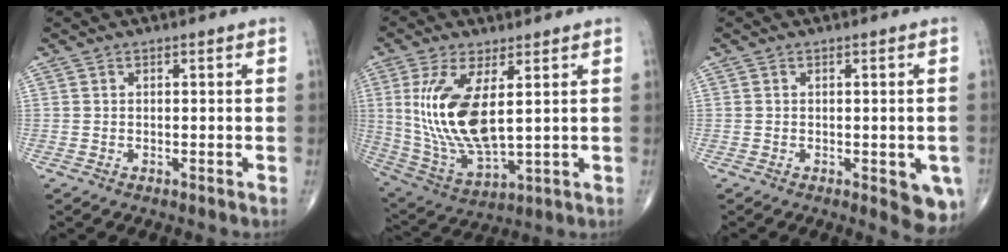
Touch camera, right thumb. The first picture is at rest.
{"total": 15.7, "force": [3.0, 6.3, 14.1], "torque": [-0.292, -0.025, 0.074]}
{"total": 5.7, "force": [-1.7, 2.1, 5.1], "torque": [-0.038, -0.009, -0.018]}